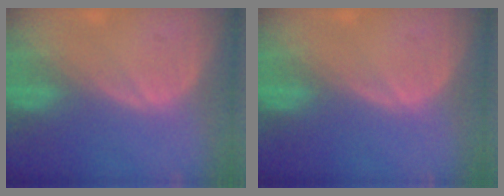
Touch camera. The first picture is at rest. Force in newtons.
{"total": 0.0}